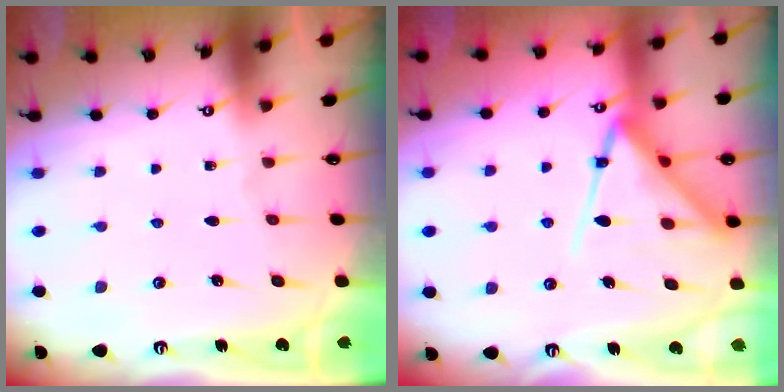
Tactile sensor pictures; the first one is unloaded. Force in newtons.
{"total": 13.9, "press": 13.8, "slide": 1.3}